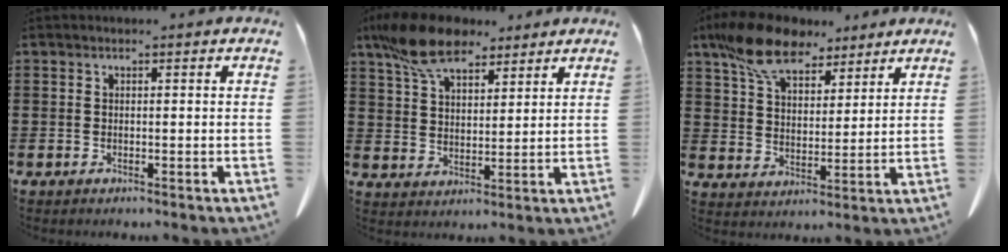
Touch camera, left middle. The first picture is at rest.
{"total": 10.5, "force": [7.8, 4.3, 5.5], "torque": [-0.132, -0.007, 0.149]}
{"total": 11.3, "force": [8.6, 4.6, 5.6], "torque": [-0.128, -0.016, 0.163]}